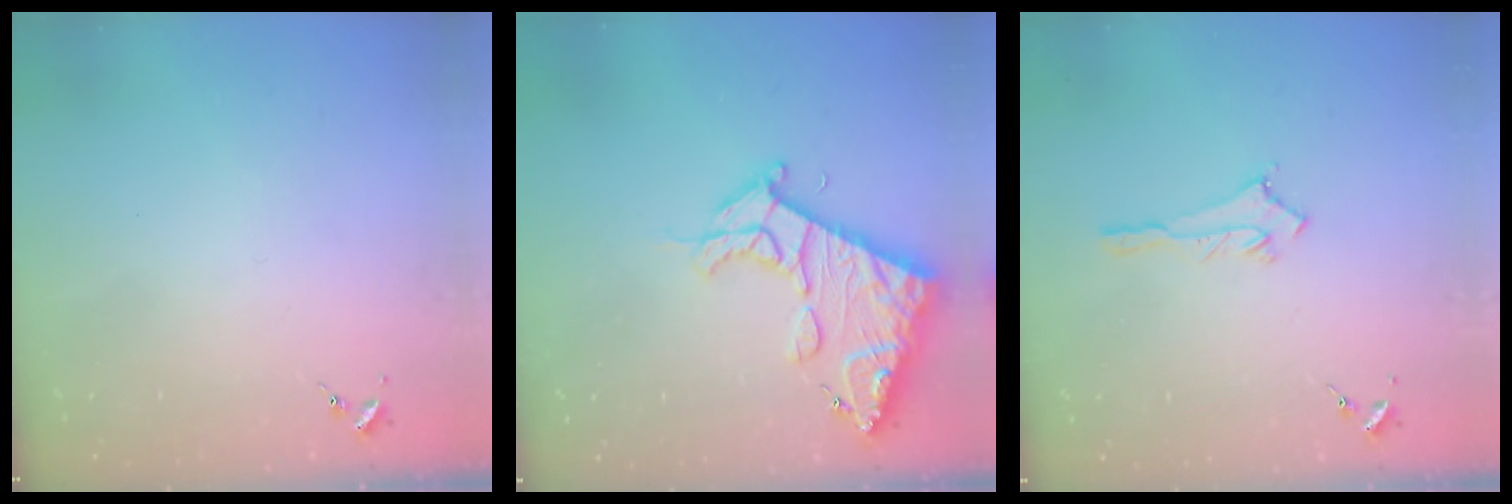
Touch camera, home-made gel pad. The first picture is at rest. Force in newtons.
{"total": 15.7, "press": 15.6, "slide": 1.7}
{"total": 2.8, "press": 2.8, "slide": 0.3}